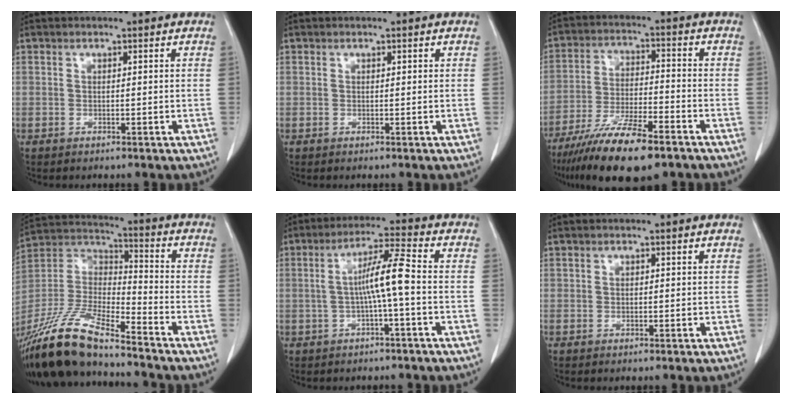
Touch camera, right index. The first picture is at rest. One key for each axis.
{"total": 0.0}
{"total": 14.2, "fx": -9.9, "fy": 2.6, "fz": 9.8, "tx": -0.185, "ty": -0.032, "tz": -0.173}
{"total": 16.4, "fx": -13.7, "fy": 2.2, "fz": 8.6, "tx": -0.180, "ty": -0.007, "tz": -0.262}
{"total": 6.7, "fx": -0.5, "fy": -0.2, "fz": 6.7, "tx": -0.118, "ty": 0.018, "tz": -0.007}
{"total": 0.0}